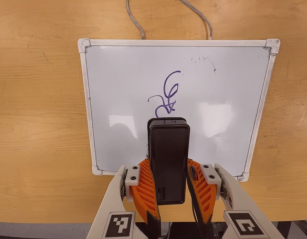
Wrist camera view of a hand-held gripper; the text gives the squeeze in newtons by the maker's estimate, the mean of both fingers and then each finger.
{"total": 8.8, "left": 7.2, "right": 10.4}